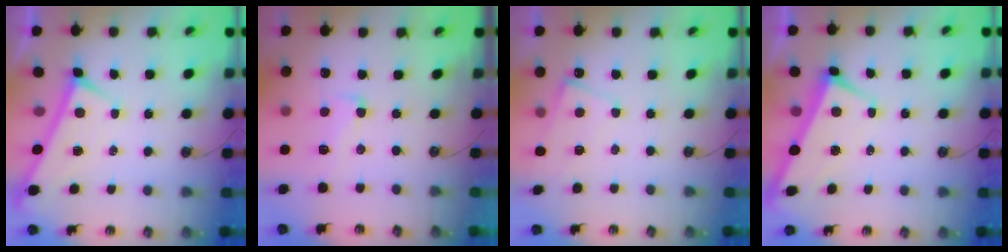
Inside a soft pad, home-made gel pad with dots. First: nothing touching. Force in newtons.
{"total": 2.1, "press": 1.2, "slide": 1.8}
{"total": 4.2, "press": 4.2, "slide": 0.4}
{"total": 3.0, "press": 2.9, "slide": 0.9}